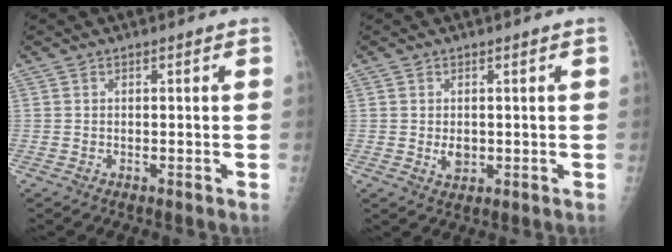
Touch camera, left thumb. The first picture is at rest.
{"total": 2.4, "force": [0.0, 1.8, 1.7], "torque": [-0.023, -0.004, 0.007]}